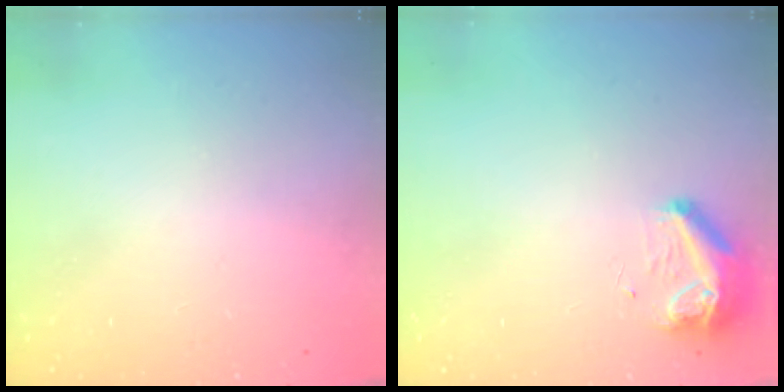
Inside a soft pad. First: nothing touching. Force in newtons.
{"total": 9.6, "press": 8.7, "slide": 4.2}